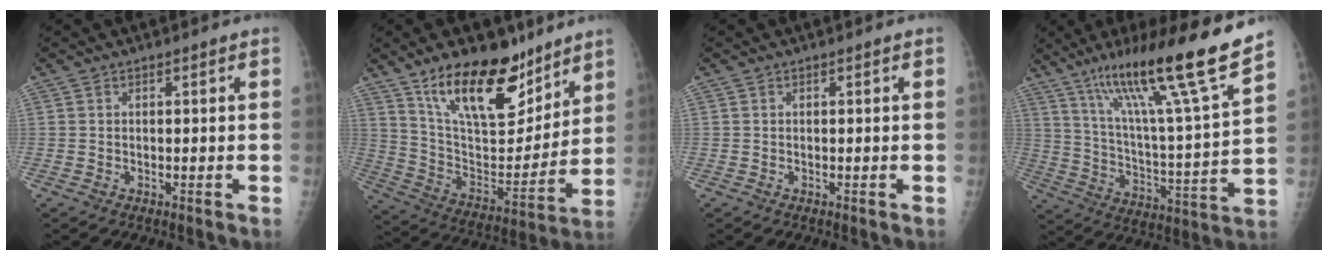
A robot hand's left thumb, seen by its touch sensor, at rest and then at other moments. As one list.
[{"total": 21.9, "force": [14.5, 9.6, 13.2], "torque": [-0.168, -0.078, 0.254]}, {"total": 0.0}, {"total": 22.7, "force": [16.0, 0.3, 16.1], "torque": [-0.237, -0.073, 0.268]}]